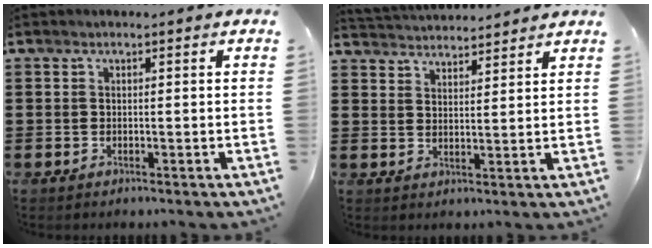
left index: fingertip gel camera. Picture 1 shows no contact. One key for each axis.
{"total": 3.2, "fx": 3.2, "fy": 0.0, "fz": -0.4, "tx": -0.005, "ty": -0.015, "tz": 0.058}